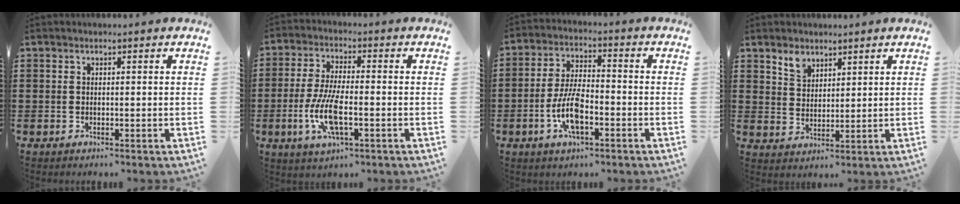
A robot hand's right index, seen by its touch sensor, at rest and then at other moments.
{"total": 8.4, "force": [-2.6, 2.6, 7.6], "torque": [-0.165, -0.013, -0.049]}
{"total": 8.3, "force": [-2.9, 3.3, 7.0], "torque": [-0.157, -0.004, -0.059]}
{"total": 3.3, "force": [2.6, 1.9, 0.9], "torque": [-0.018, 0.002, 0.048]}